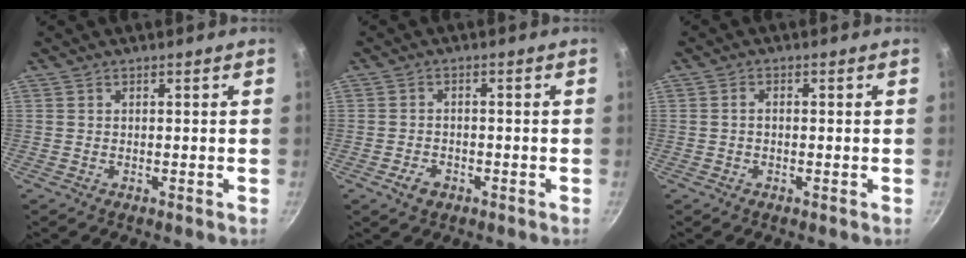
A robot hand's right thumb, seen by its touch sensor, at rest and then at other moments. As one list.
[{"total": 3.3, "force": [-1.7, 2.2, 1.7], "torque": [-0.025, 0.012, -0.030]}, {"total": 1.4, "force": [-0.2, 0.9, 1.0], "torque": [-0.020, 0.009, -0.006]}]